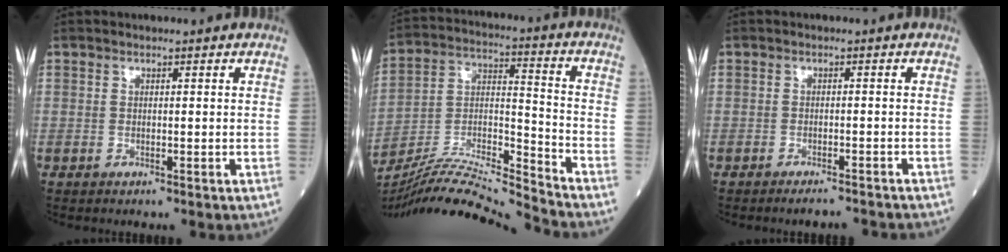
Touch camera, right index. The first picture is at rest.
{"total": 17.5, "force": [-16.6, -1.8, 5.2], "torque": [-0.091, 0.013, -0.297]}
{"total": 5.1, "force": [-4.8, 0.6, 1.7], "torque": [-0.013, -0.008, -0.062]}